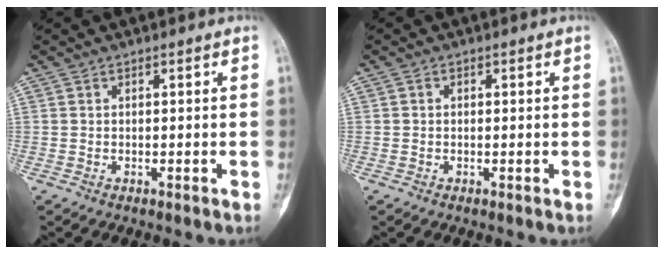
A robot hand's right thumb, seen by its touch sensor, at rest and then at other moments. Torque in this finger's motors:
{"motor_torque": [-0.60, -0.20, -0.36, 0.00, -0.03]}